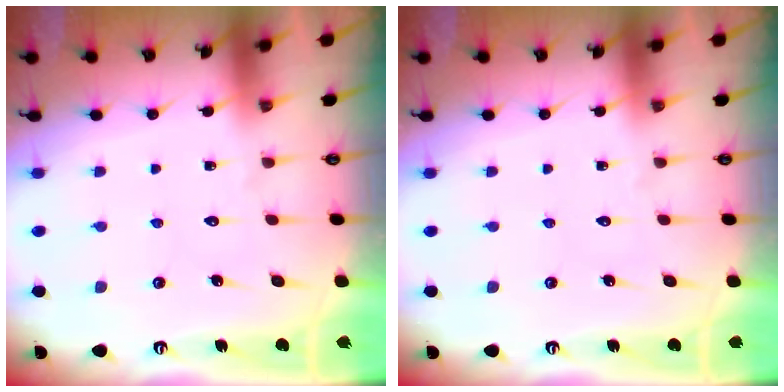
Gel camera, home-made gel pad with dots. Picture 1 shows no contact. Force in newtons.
{"total": 0.0}